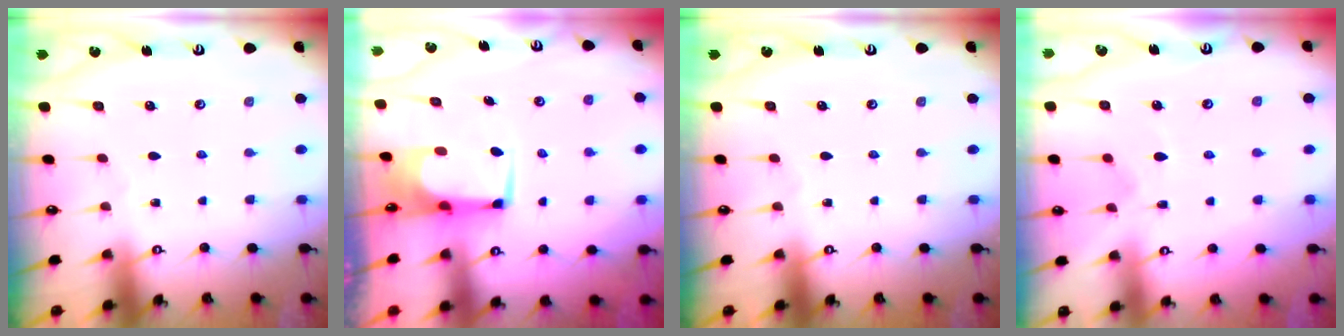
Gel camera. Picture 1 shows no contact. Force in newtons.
{"total": 1.5, "press": 1.5, "slide": 0.2}
{"total": 0.0}
{"total": 1.9, "press": 1.4, "slide": 1.2}